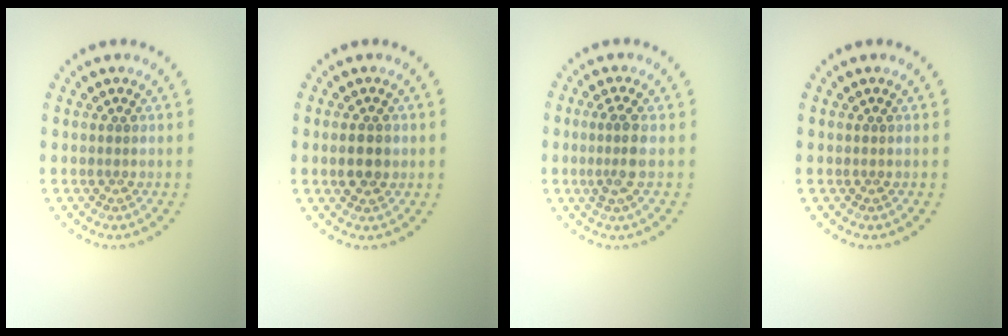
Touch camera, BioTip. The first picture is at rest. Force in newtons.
{"total": 2.5, "press": 2.5, "slide": 0.1}
{"total": 2.2, "press": 1.9, "slide": 1.2}
{"total": 0.0}